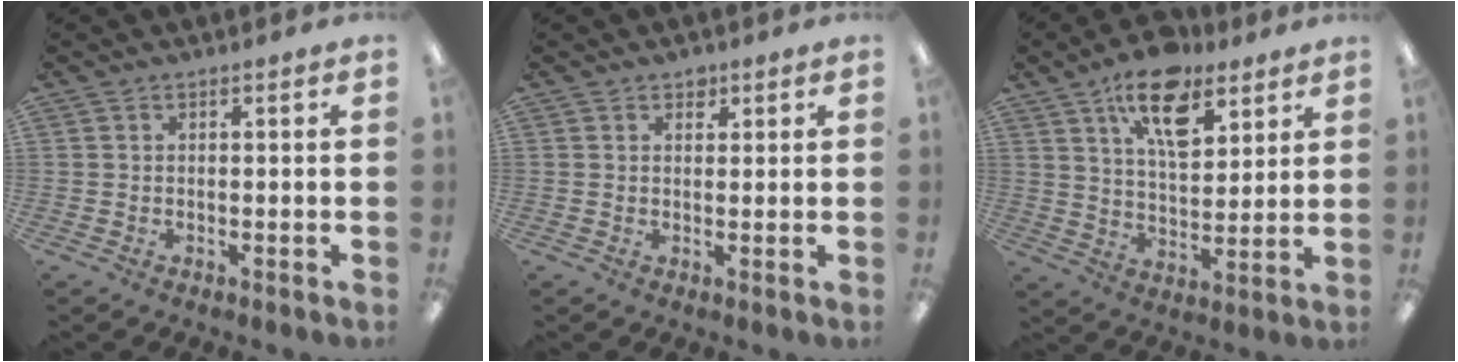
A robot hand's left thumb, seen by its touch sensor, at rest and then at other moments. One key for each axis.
{"total": 1.9, "fx": 1.4, "fy": 1.2, "fz": 0.5, "tx": 0.005, "ty": -0.005, "tz": 0.022}
{"total": 14.8, "fx": 9.3, "fy": 7.2, "fz": 9.0, "tx": -0.140, "ty": -0.036, "tz": 0.162}